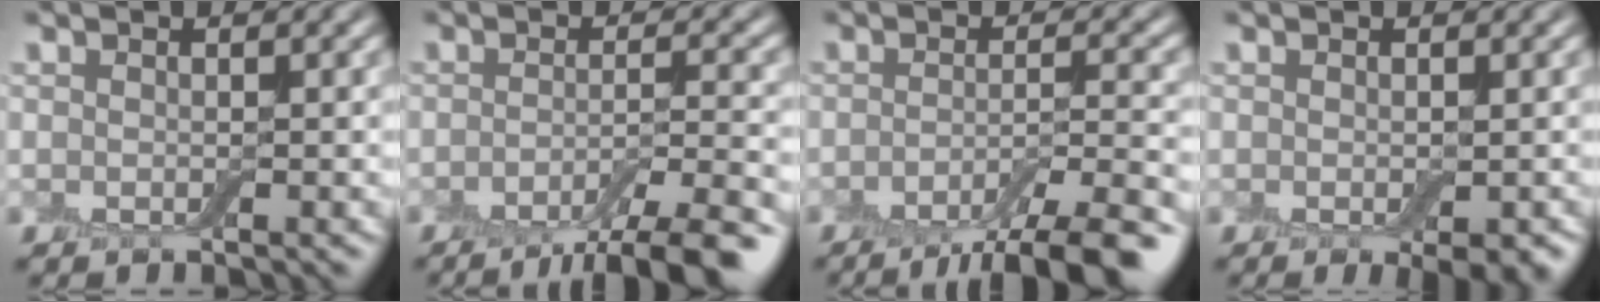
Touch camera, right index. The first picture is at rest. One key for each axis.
{"total": 7.5, "fx": -5.0, "fy": 1.8, "fz": 5.4, "tx": -0.070, "ty": 0.001, "tz": -0.077}
{"total": 8.3, "fx": -5.6, "fy": 2.0, "fz": 5.9, "tx": -0.077, "ty": 0.001, "tz": -0.087}
{"total": 2.5, "fx": -1.0, "fy": 0.8, "fz": 2.2, "tx": -0.028, "ty": -0.005, "tz": -0.008}